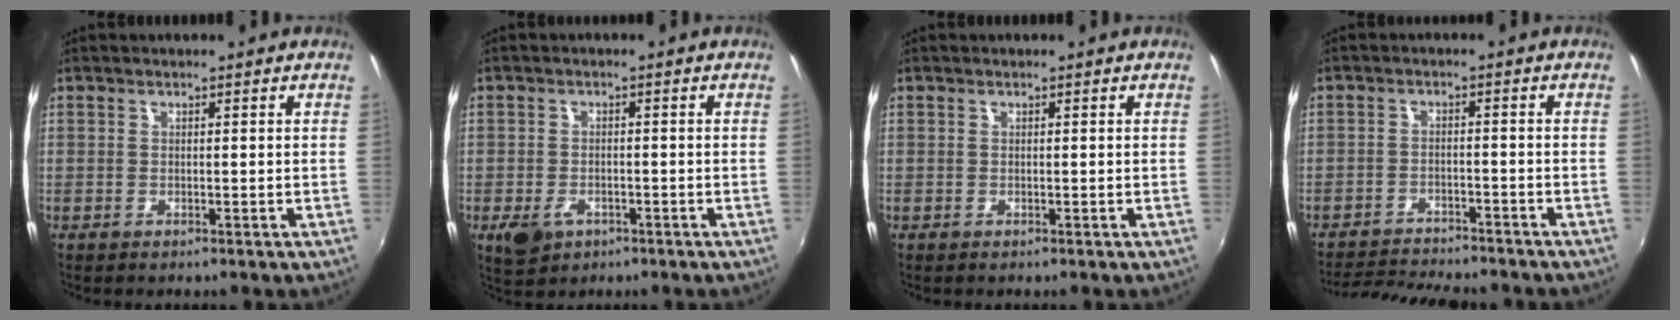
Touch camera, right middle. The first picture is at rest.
{"total": 5.1, "force": [-2.5, 3.4, 3.0], "torque": [-0.069, -0.009, -0.040]}
{"total": 0.0}
{"total": 10.8, "force": [-10.0, 1.6, 3.6], "torque": [-0.091, -0.013, -0.154]}